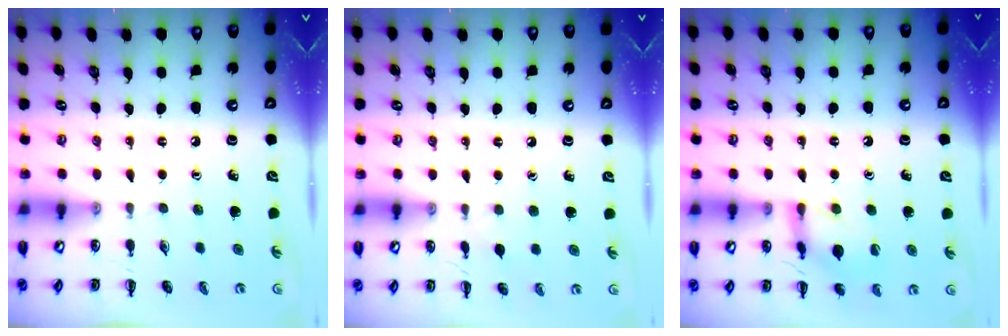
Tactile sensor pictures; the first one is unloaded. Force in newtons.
{"total": 3.7, "press": 3.5, "slide": 1.3}
{"total": 13.1, "press": 13.0, "slide": 1.7}